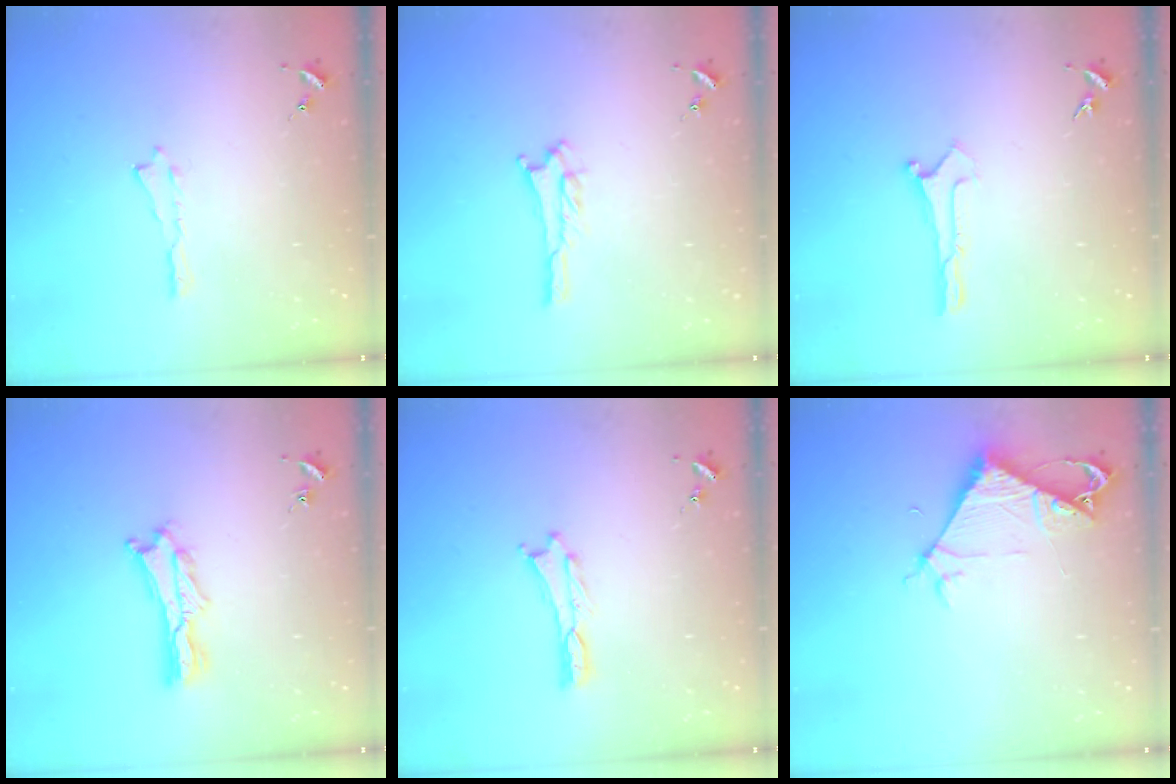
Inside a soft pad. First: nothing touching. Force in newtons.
{"total": 2.8, "press": 2.8, "slide": 0.3}
{"total": 0.0}
{"total": 2.1, "press": 2.1, "slide": 0.3}
{"total": 0.0}
{"total": 6.1, "press": 6.0, "slide": 0.5}